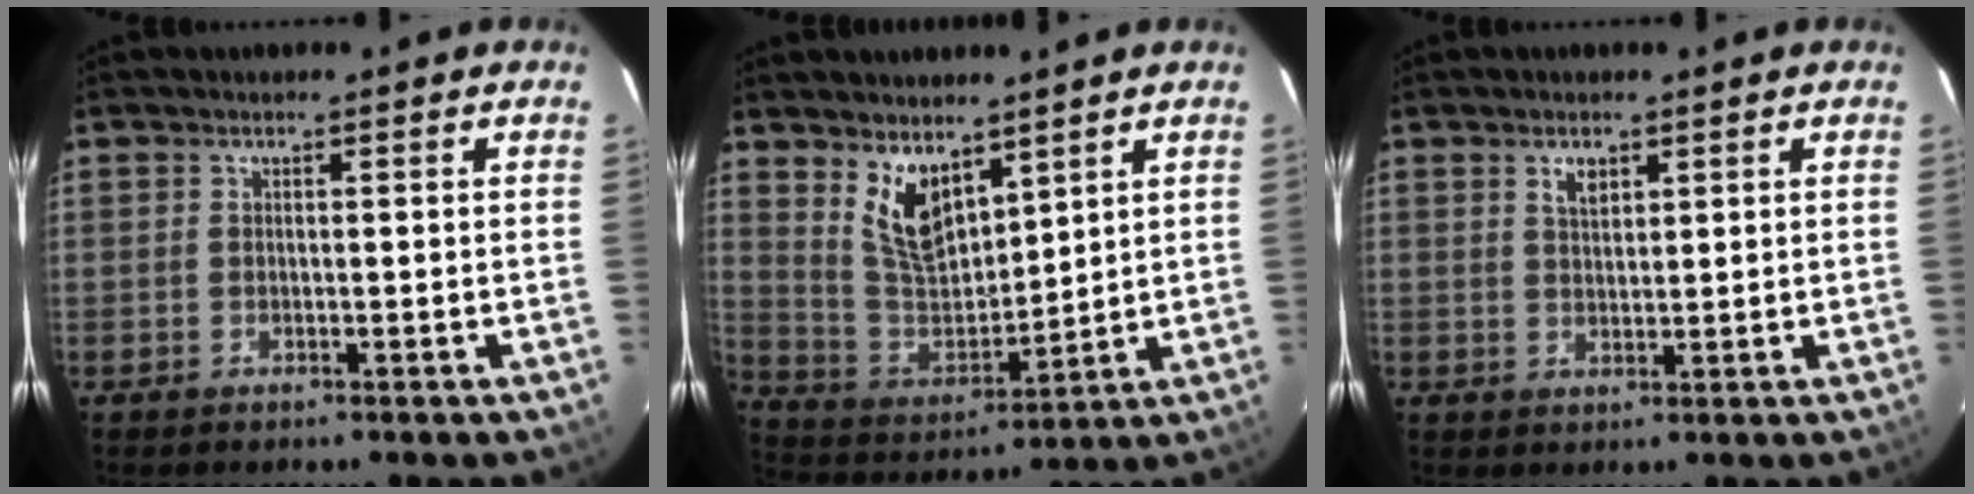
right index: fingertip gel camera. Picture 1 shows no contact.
{"total": 9.9, "force": [6.4, 4.7, 6.1], "torque": [-0.112, -0.008, 0.137]}
{"total": 2.8, "force": [1.6, 1.5, 1.8], "torque": [-0.030, 0.003, 0.030]}